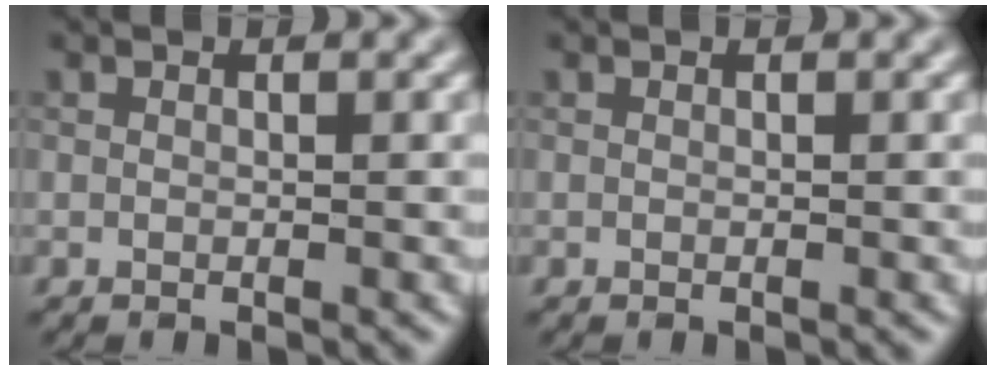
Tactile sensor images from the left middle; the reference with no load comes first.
{"total": 0.0}